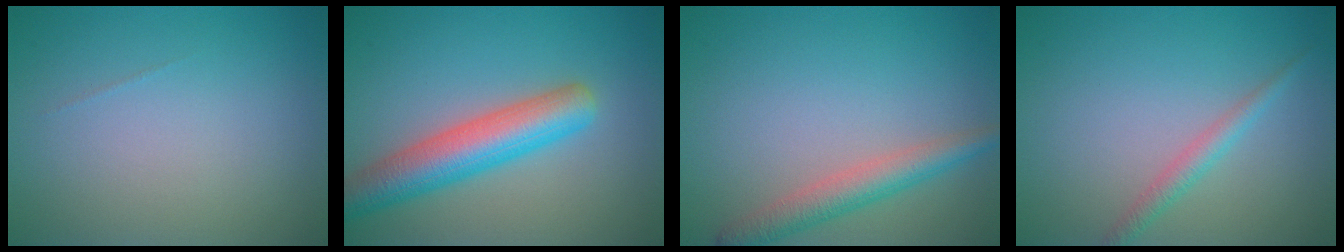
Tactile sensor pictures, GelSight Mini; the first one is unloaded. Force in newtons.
{"total": 6.3, "press": 6.3, "slide": 0.4}
{"total": 3.3, "press": 3.3, "slide": 0.1}
{"total": 1.7, "press": 1.7, "slide": 0.0}